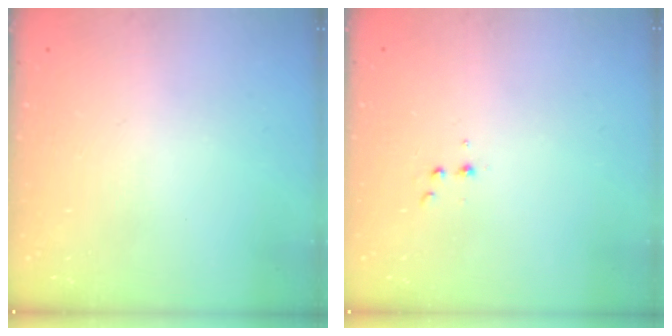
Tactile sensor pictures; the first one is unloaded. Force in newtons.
{"total": 3.2, "press": 3.1, "slide": 1.0}